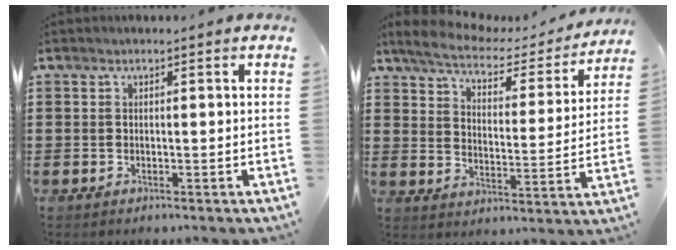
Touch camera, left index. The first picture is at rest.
{"total": 4.4, "force": [3.8, 1.0, 1.9], "torque": [-0.059, -0.021, 0.058]}